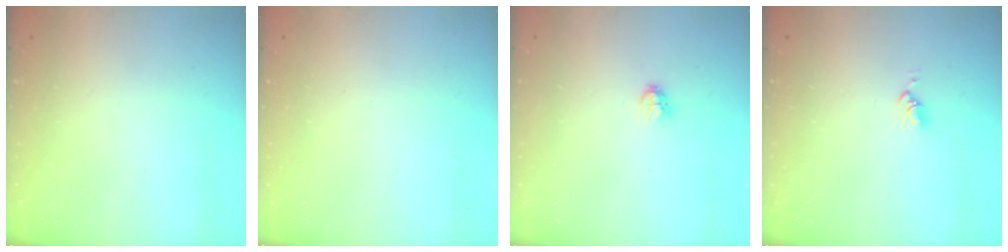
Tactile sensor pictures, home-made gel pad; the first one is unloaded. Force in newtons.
{"total": 0.0}
{"total": 2.8, "press": 2.8, "slide": 0.3}
{"total": 2.6, "press": 2.6, "slide": 0.4}